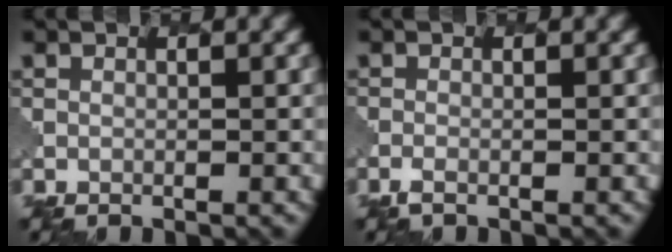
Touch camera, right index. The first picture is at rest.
{"total": 0.9, "force": [-0.7, 0.2, 0.5], "torque": [-0.010, -0.004, -0.018]}